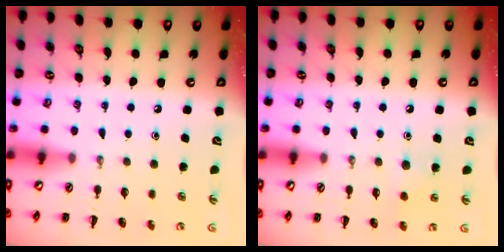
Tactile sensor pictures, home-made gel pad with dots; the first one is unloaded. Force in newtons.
{"total": 5.4, "press": 5.2, "slide": 1.5}